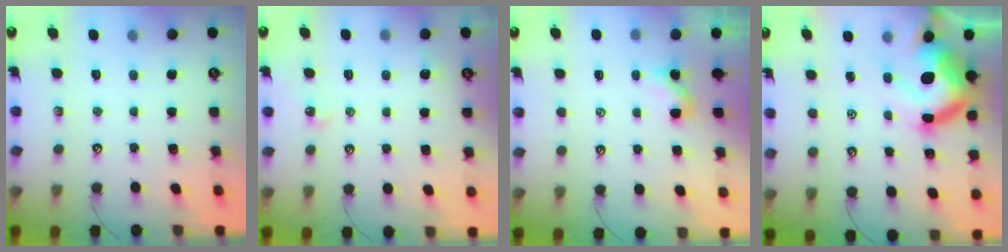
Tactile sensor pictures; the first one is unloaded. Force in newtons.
{"total": 2.1, "press": 2.0, "slide": 0.5}
{"total": 1.8, "press": 1.7, "slide": 0.3}
{"total": 18.2, "press": 18.0, "slide": 2.5}